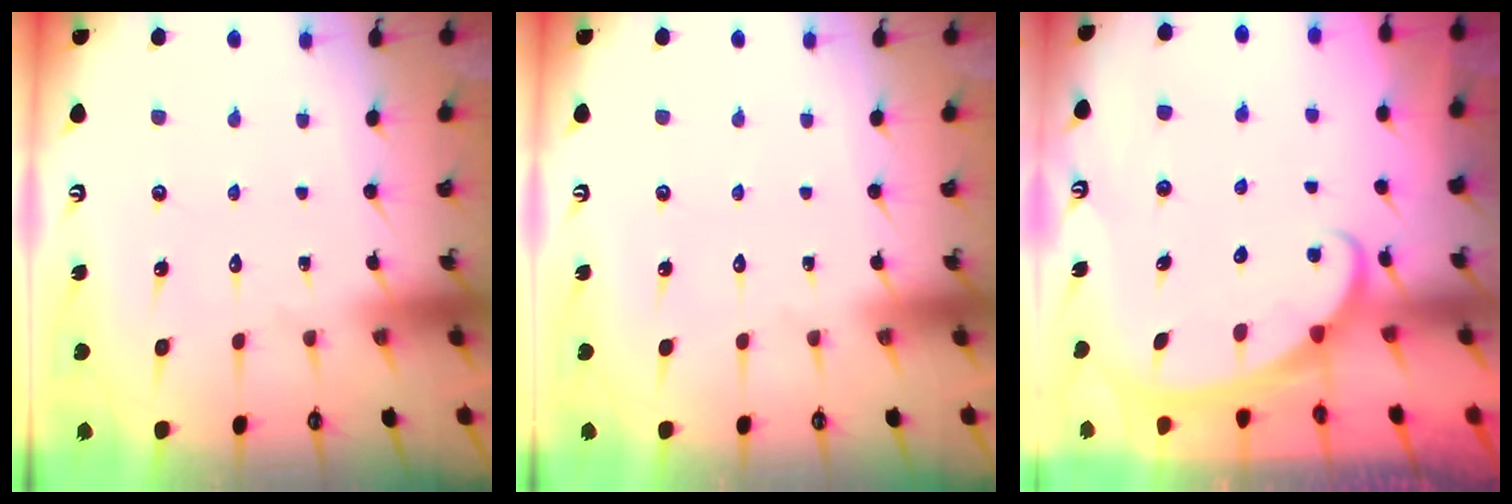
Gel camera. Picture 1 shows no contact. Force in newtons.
{"total": 0.0}
{"total": 2.3, "press": 2.3, "slide": 0.4}